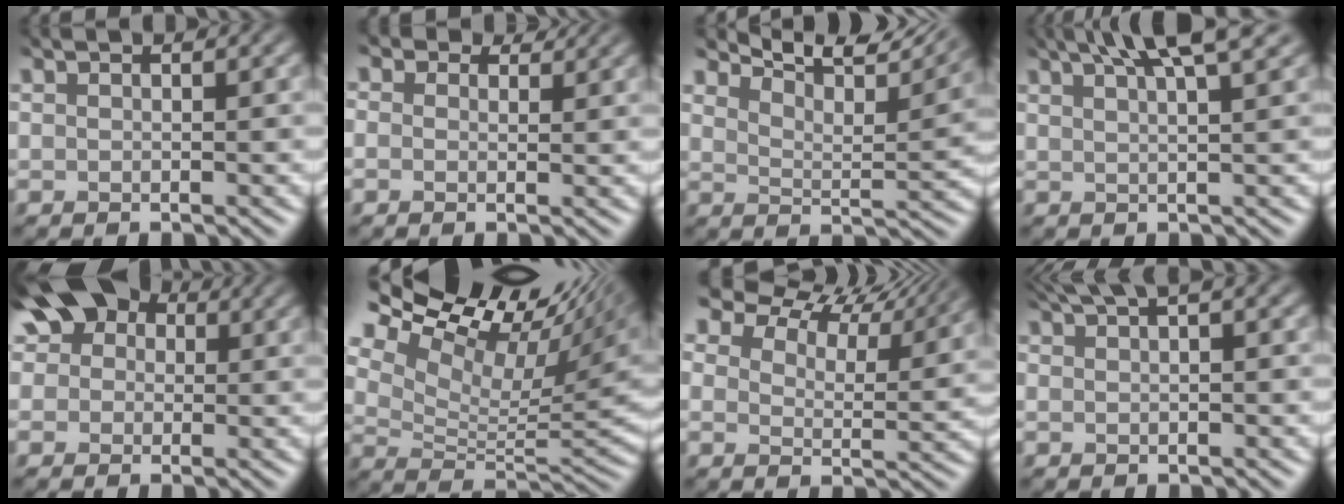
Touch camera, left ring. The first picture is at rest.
{"total": 1.7, "force": [1.5, 0.5, -0.7], "torque": [-0.012, -0.009, 0.026]}
{"total": 6.3, "force": [5.1, 2.1, 3.1], "torque": [-0.065, -0.006, 0.087]}
{"total": 5.9, "force": [3.6, 1.4, 4.4], "torque": [-0.078, 0.008, 0.053]}
{"total": 7.6, "force": [2.9, 5.9, 3.9], "torque": [-0.092, 0.008, 0.038]}
{"total": 13.7, "force": [7.7, 5.6, 9.8], "torque": [-0.186, 0.030, 0.137]}
{"total": 8.8, "force": [7.7, 3.1, 3.0], "torque": [-0.091, 0.001, 0.100]}
{"total": 1.9, "force": [1.3, 0.3, 1.4], "torque": [-0.041, 0.003, 0.035]}